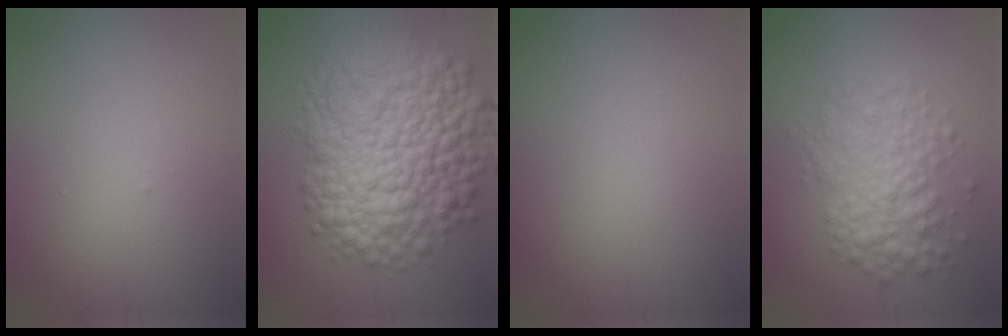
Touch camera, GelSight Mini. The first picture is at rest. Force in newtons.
{"total": 12.8, "press": 12.8, "slide": 0.4}
{"total": 0.0}
{"total": 4.6, "press": 4.6, "slide": 0.0}